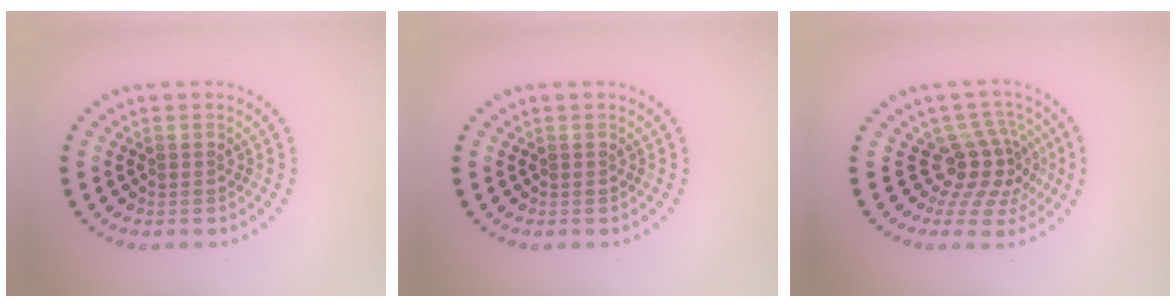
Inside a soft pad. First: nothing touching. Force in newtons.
{"total": 0.0}
{"total": 3.9, "press": 2.7, "slide": 2.8}